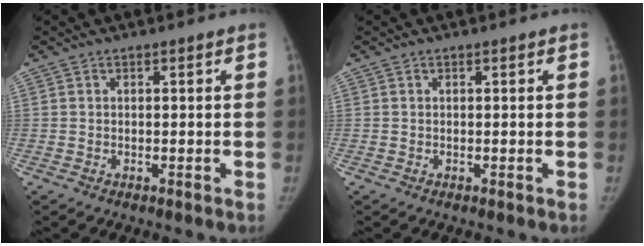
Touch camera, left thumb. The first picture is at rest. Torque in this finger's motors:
{"motor_torque": [0.08, 0.05, 0.00, -0.10, 0.01]}